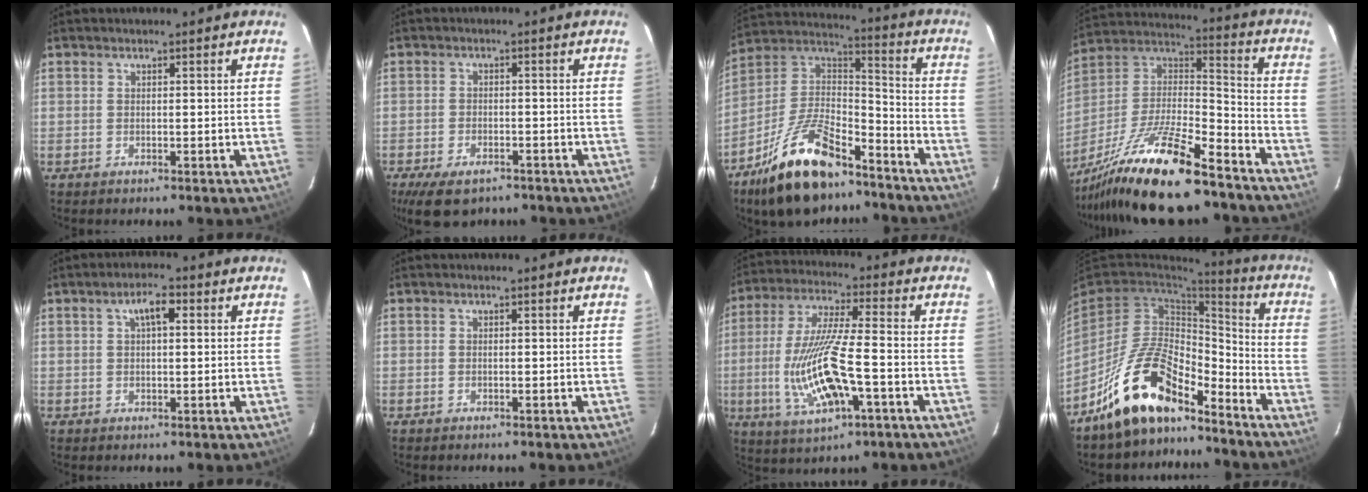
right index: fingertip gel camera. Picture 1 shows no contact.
{"total": 8.5, "force": [-5.9, 4.2, 4.5], "torque": [-0.105, -0.015, -0.095]}
{"total": 21.1, "force": [-14.2, 8.4, 13.2], "torque": [-0.265, 0.005, -0.246]}
{"total": 23.0, "force": [-17.2, 5.0, 14.5], "torque": [-0.289, -0.015, -0.300]}
{"total": 3.9, "force": [1.3, 1.5, 3.4], "torque": [-0.061, 0.014, 0.024]}
{"total": 0.0}
{"total": 15.8, "force": [-4.6, 3.9, 14.7], "torque": [-0.305, -0.014, -0.077]}
{"total": 15.3, "force": [-11.3, 6.1, 8.3], "torque": [-0.172, 0.022, -0.201]}